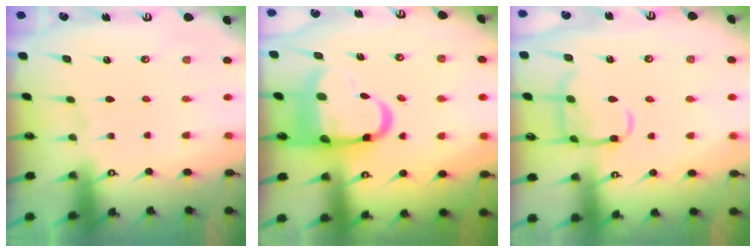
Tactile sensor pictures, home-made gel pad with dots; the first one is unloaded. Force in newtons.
{"total": 13.7, "press": 13.5, "slide": 2.6}
{"total": 13.8, "press": 13.8, "slide": 1.1}